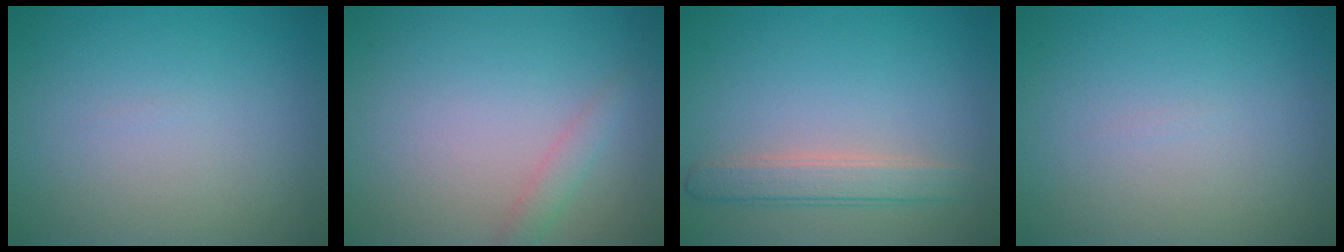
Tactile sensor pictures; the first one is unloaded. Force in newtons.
{"total": 1.3, "press": 1.3, "slide": 0.1}
{"total": 2.6, "press": 2.6, "slide": 0.1}
{"total": 0.0}